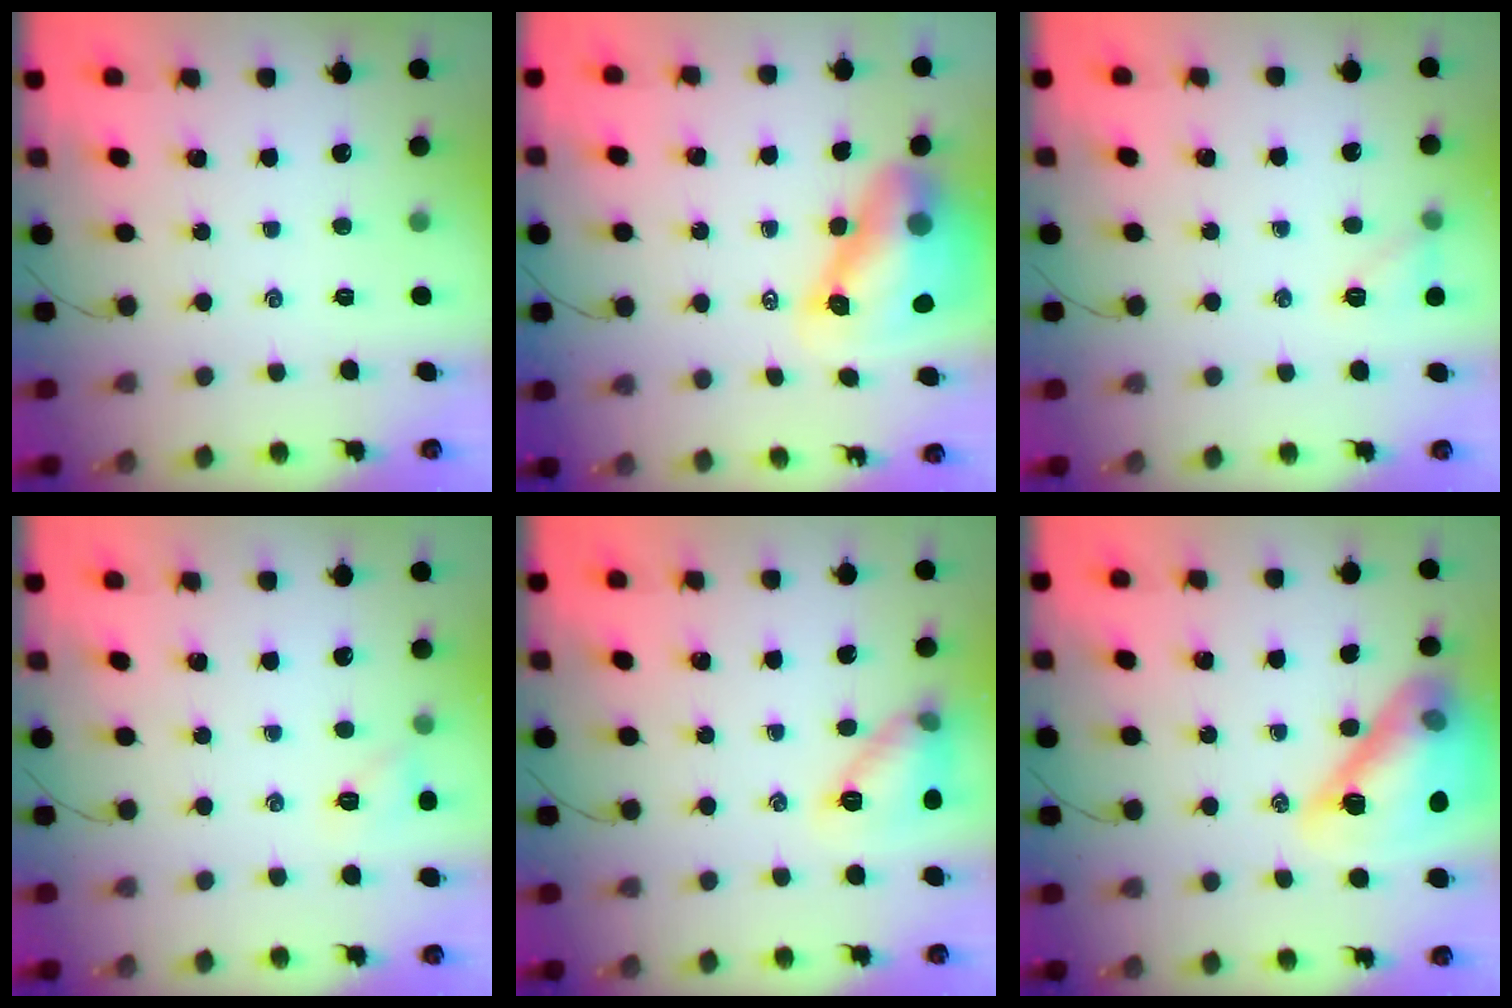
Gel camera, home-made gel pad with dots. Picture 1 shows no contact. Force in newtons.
{"total": 10.9, "press": 10.4, "slide": 3.5}
{"total": 7.0, "press": 6.8, "slide": 1.6}
{"total": 6.8, "press": 6.7, "slide": 1.3}
{"total": 11.3, "press": 11.3, "slide": 0.4}
{"total": 20.2, "press": 20.1, "slide": 2.2}